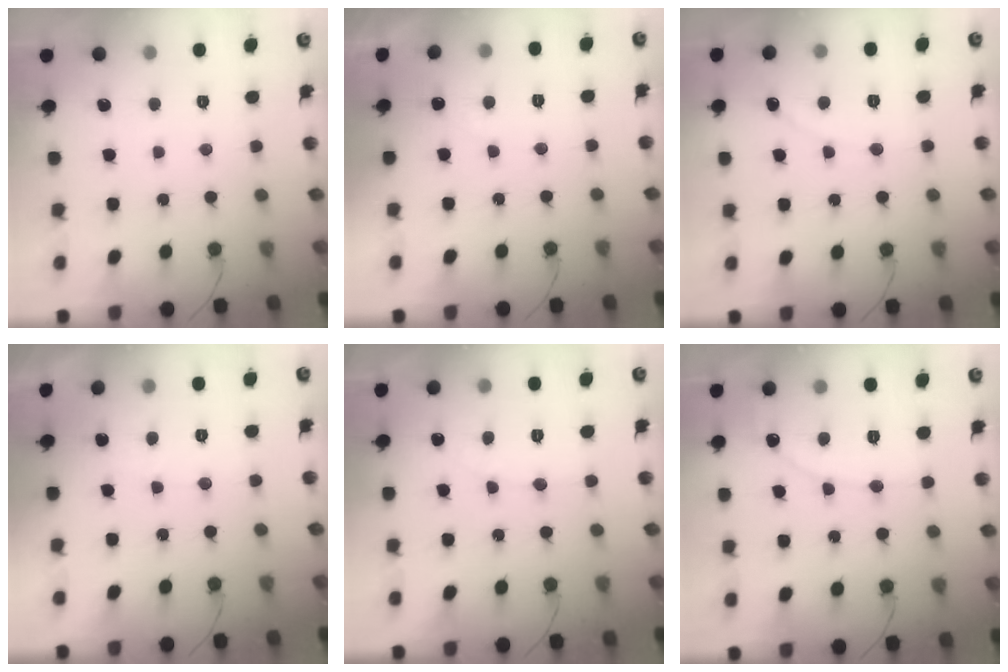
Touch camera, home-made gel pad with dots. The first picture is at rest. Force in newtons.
{"total": 2.3, "press": 2.3, "slide": 0.1}
{"total": 0.7, "press": 0.7, "slide": 0.0}
{"total": 2.8, "press": 2.8, "slide": 0.2}
{"total": 4.3, "press": 4.2, "slide": 0.5}
{"total": 8.8, "press": 8.8, "slide": 0.8}